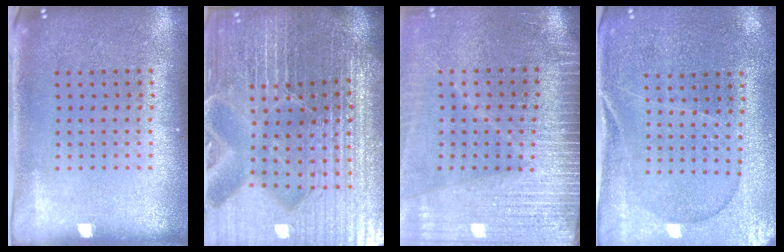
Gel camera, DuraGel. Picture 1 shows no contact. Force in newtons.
{"total": 6.6, "press": 5.9, "slide": 2.9}
{"total": 3.8, "press": 3.3, "slide": 1.9}
{"total": 0.8, "press": 0.6, "slide": 0.5}